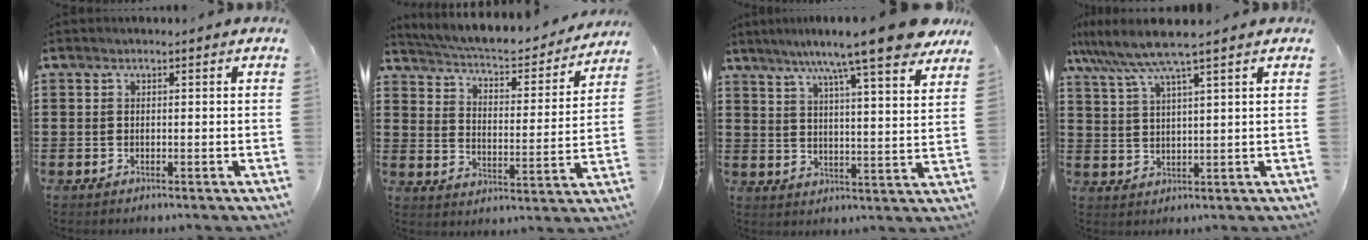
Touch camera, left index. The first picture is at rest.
{"total": 4.6, "force": [4.4, 0.2, 1.3], "torque": [-0.052, -0.039, 0.067]}
{"total": 12.0, "force": [9.6, 0.2, 7.1], "torque": [-0.136, -0.046, 0.155]}
{"total": 6.3, "force": [4.8, -0.1, 4.1], "torque": [-0.096, -0.013, 0.082]}